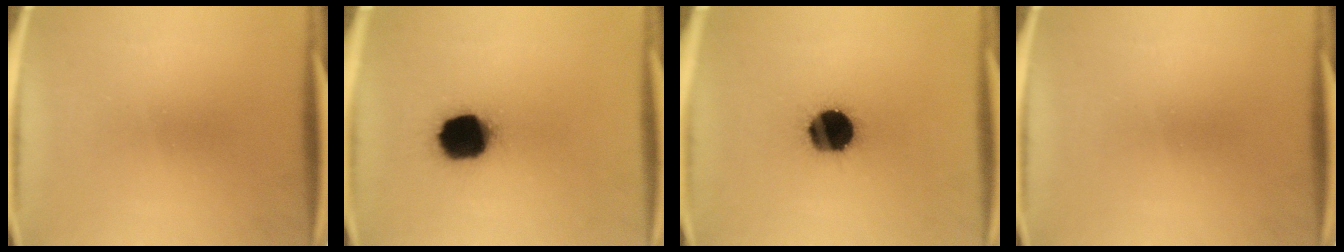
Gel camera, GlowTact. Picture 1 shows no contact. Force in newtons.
{"total": 16.4}
{"total": 16.5}
{"total": 0.0}